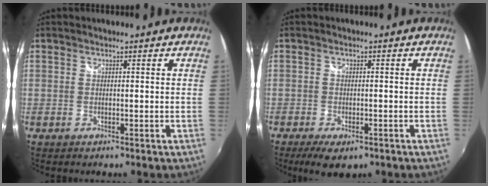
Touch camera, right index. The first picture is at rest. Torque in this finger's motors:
{"motor_torque": [0.48, -0.46, 0.16, 0.01]}